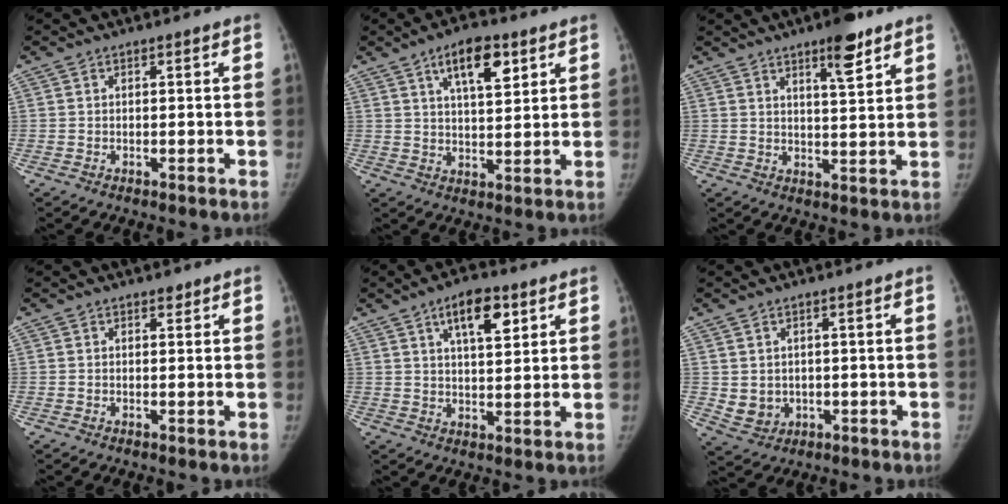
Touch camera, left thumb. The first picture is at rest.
{"total": 9.7, "force": [5.0, 4.0, 7.3], "torque": [-0.099, -0.023, 0.081]}
{"total": 7.6, "force": [4.9, 1.7, 5.5], "torque": [-0.073, -0.030, 0.073]}
{"total": 0.9, "force": [0.7, 0.6, 0.4], "torque": [0.000, -0.004, 0.007]}
{"total": 8.9, "force": [4.5, 3.7, 6.8], "torque": [-0.088, -0.020, 0.070]}
{"total": 4.7, "force": [-0.2, 4.2, 2.1], "torque": [-0.022, -0.003, 0.013]}